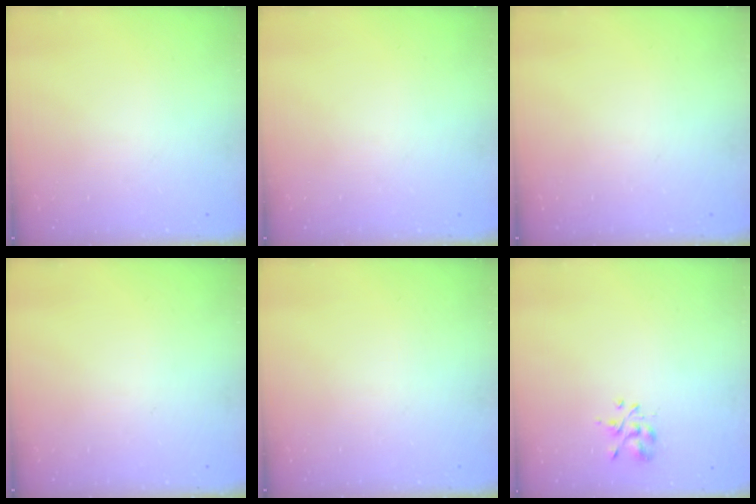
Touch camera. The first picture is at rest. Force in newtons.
{"total": 0.0}
{"total": 0.0}
{"total": 0.0}
{"total": 0.0}
{"total": 2.4, "press": 2.1, "slide": 1.2}